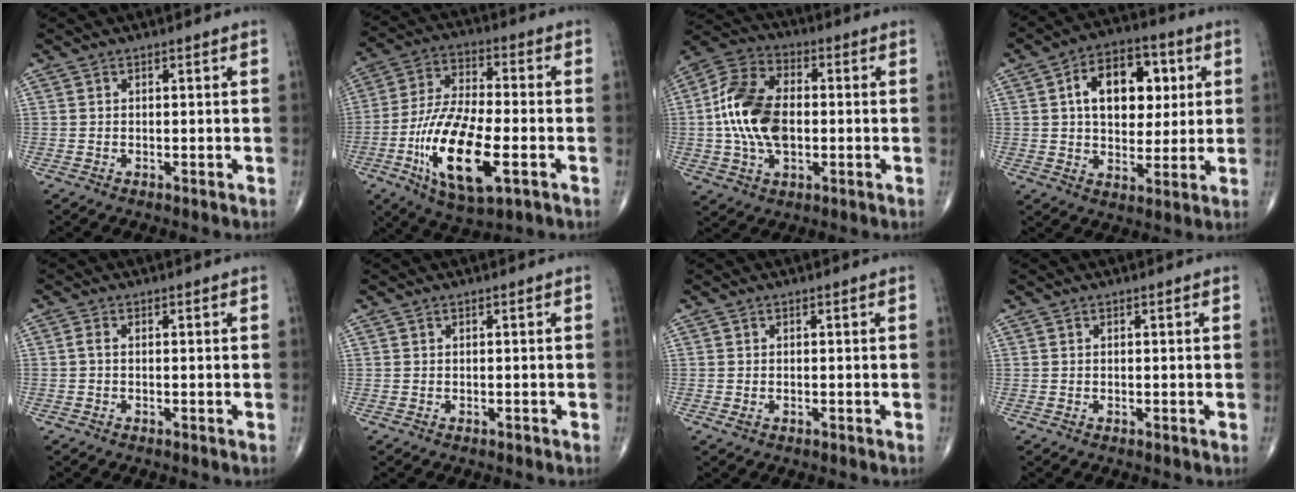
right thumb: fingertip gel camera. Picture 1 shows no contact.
{"total": 18.5, "force": [-5.9, 7.0, 16.1], "torque": [-0.314, 0.010, -0.100]}
{"total": 15.4, "force": [-0.6, 9.4, 12.2], "torque": [-0.235, 0.020, -0.014]}
{"total": 15.2, "force": [3.6, 9.7, 11.2], "torque": [-0.131, 0.006, 0.054]}
{"total": 1.0, "force": [-0.1, 0.5, 0.9], "torque": [-0.019, 0.000, -0.006]}
{"total": 0.0}
{"total": 0.9, "force": [-0.3, 0.5, 0.6], "torque": [-0.015, 0.002, -0.002]}
{"total": 0.0}